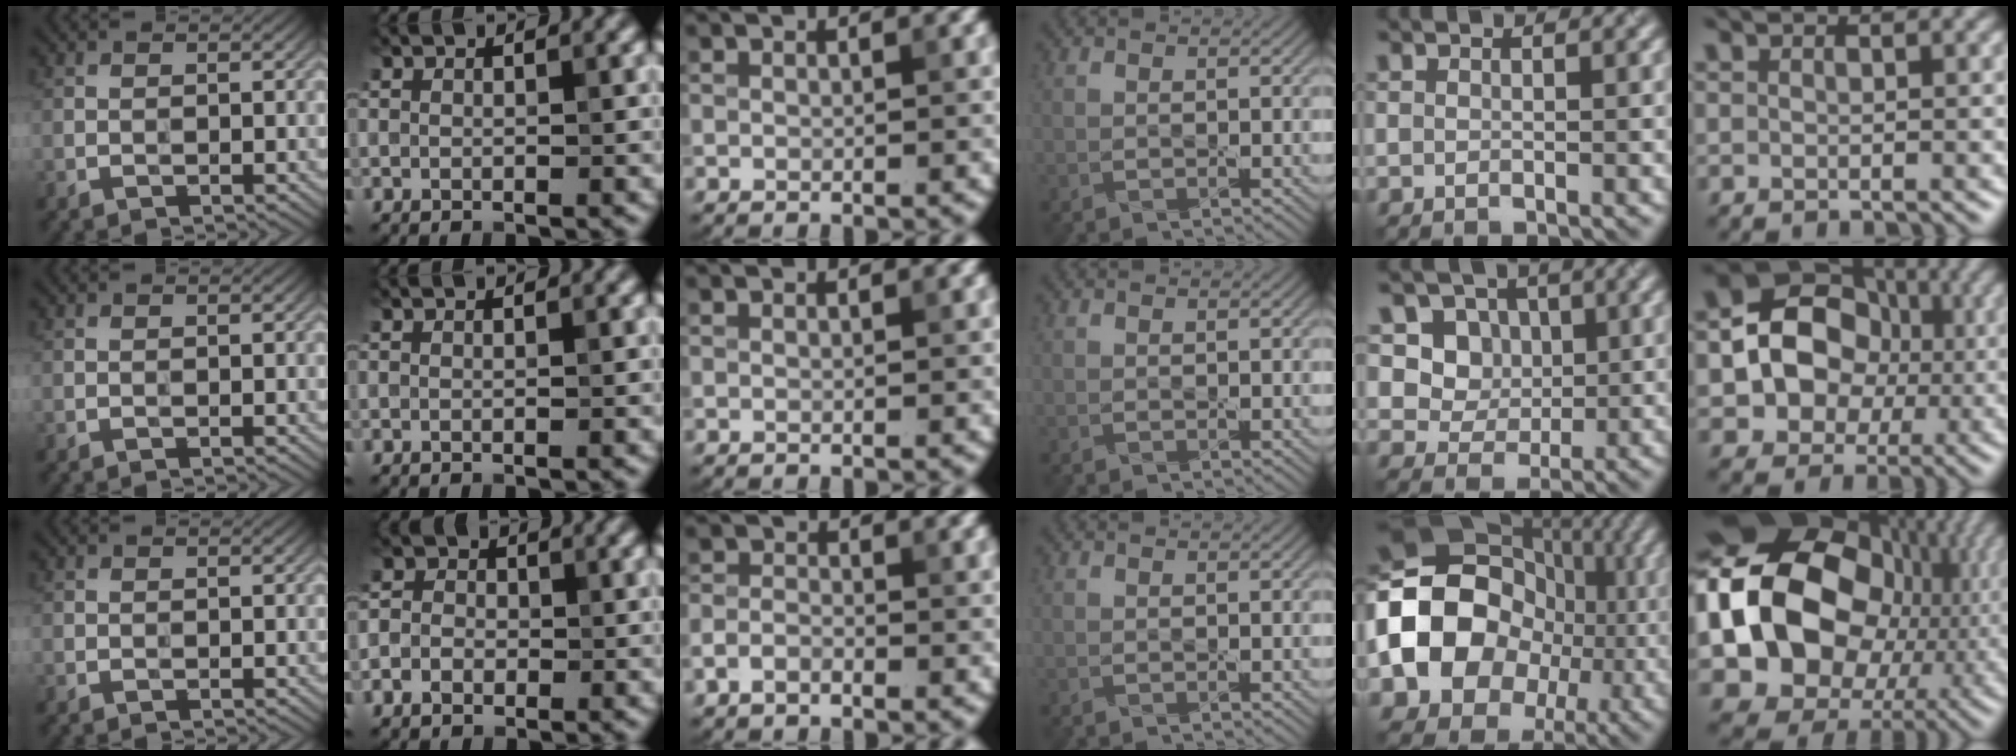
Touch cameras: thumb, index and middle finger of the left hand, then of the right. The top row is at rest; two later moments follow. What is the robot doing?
{"motion": "wipe", "object": "paper plate"}